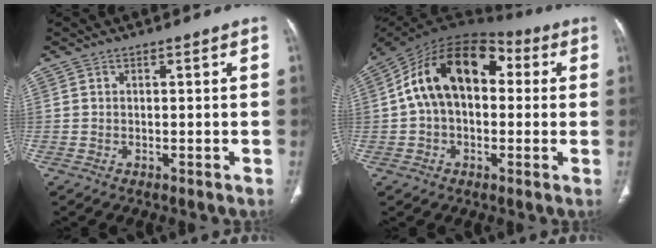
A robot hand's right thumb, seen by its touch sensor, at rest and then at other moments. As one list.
[{"total": 17.8, "force": [2.7, 11.3, 13.5], "torque": [-0.214, 0.048, 0.034]}]